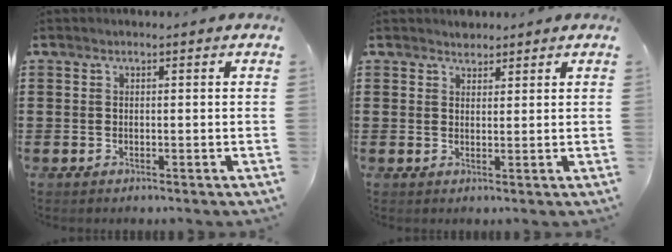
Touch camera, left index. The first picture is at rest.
{"total": 1.6, "force": [1.4, 0.6, -0.1], "torque": [0.006, 0.000, 0.026]}